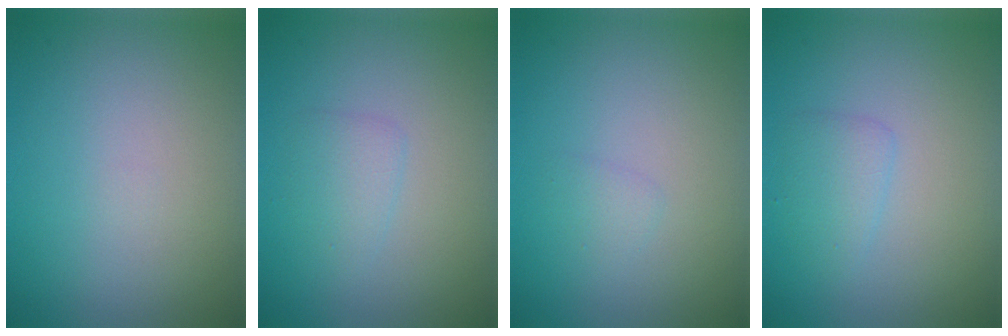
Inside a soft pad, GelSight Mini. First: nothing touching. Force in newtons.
{"total": 1.5, "press": 1.5, "slide": 0.1}
{"total": 0.8, "press": 0.8, "slide": 0.1}
{"total": 1.6, "press": 1.6, "slide": 0.1}